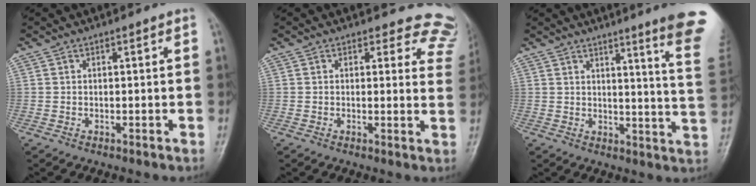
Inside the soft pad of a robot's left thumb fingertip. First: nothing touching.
{"total": 9.8, "force": [8.8, 4.3, 0.1], "torque": [0.064, -0.056, 0.050]}
{"total": 14.6, "force": [10.1, -0.2, 10.5], "torque": [-0.114, -0.079, 0.108]}